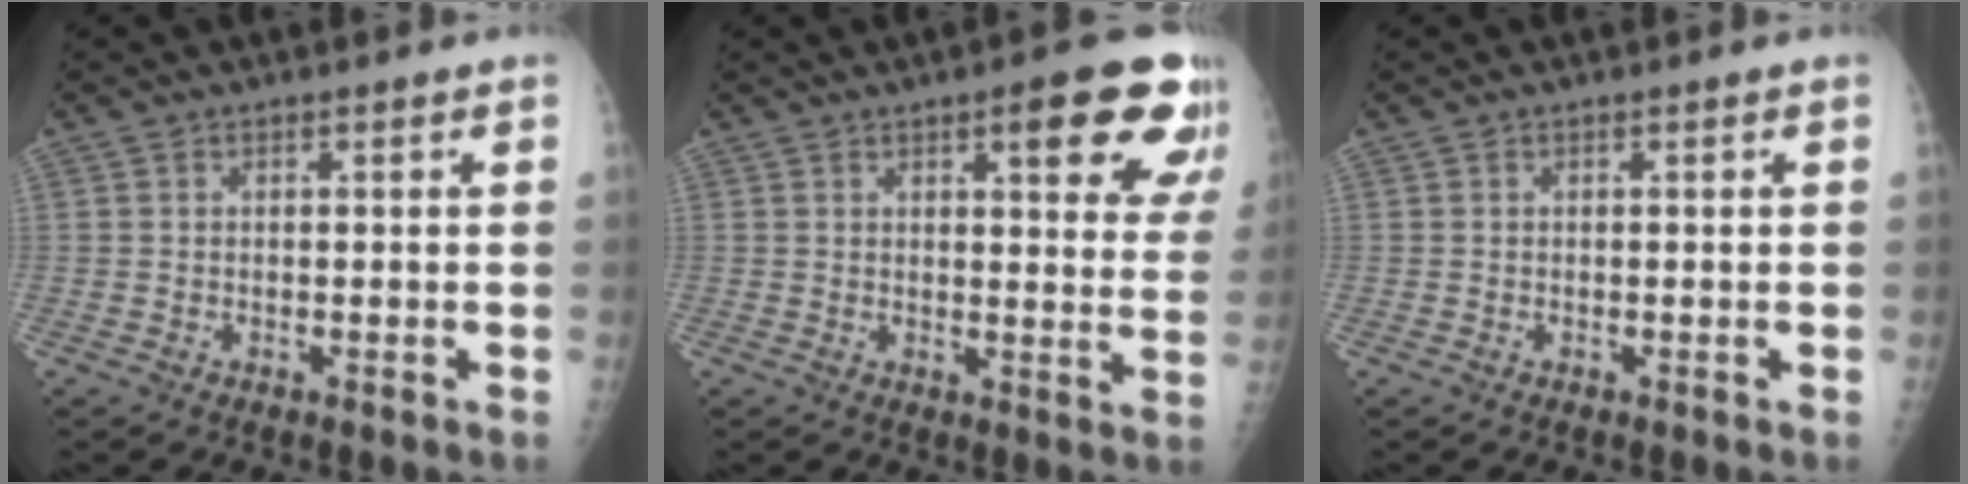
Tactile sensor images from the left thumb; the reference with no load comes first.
{"total": 14.2, "force": [7.8, 4.2, 11.1], "torque": [-0.100, -0.033, 0.087]}
{"total": 0.0}